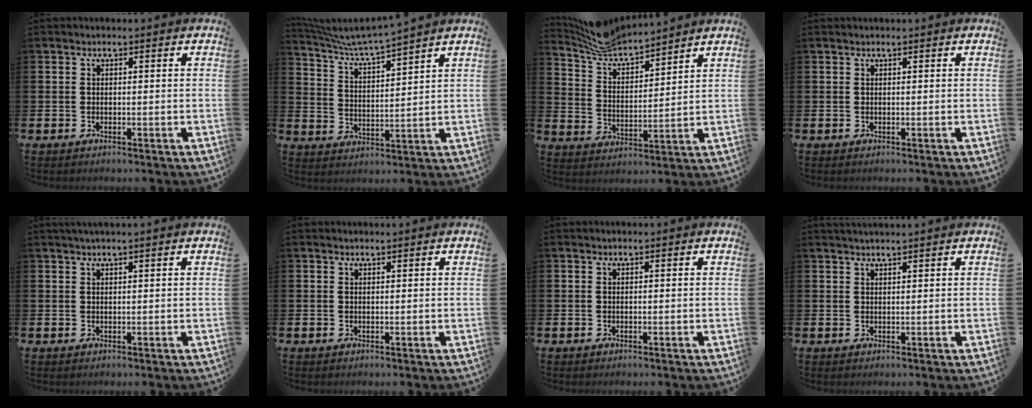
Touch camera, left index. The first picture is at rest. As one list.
[{"total": 5.7, "force": [5.5, 0.0, 1.5], "torque": [-0.058, -0.040, 0.093]}, {"total": 6.8, "force": [6.6, 1.2, 1.3], "torque": [-0.060, -0.040, 0.118]}, {"total": 0.0}, {"total": 1.1, "force": [0.9, -0.2, 0.6], "torque": [-0.016, 0.004, 0.017]}, {"total": 0.5, "force": [0.5, 0.0, 0.0], "torque": [-0.001, -0.001, 0.010]}, {"total": 0.0}, {"total": 1.3, "force": [1.2, -0.2, 0.1], "torque": [-0.002, -0.003, 0.023]}]